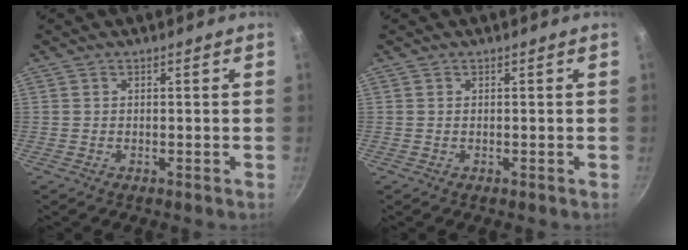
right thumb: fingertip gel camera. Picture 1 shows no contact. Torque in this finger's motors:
{"motor_torque": [-0.15, 0.05, 0.24, -0.08, 0.01]}